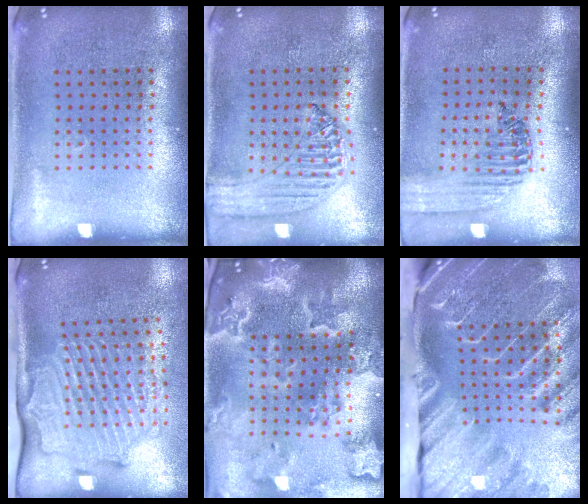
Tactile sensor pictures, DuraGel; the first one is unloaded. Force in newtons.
{"total": 1.2, "press": 1.2, "slide": 0.1}
{"total": 1.3, "press": 1.3, "slide": 0.4}
{"total": 2.9, "press": 2.2, "slide": 1.9}
{"total": 4.7, "press": 3.8, "slide": 2.8}
{"total": 4.7, "press": 3.5, "slide": 3.2}